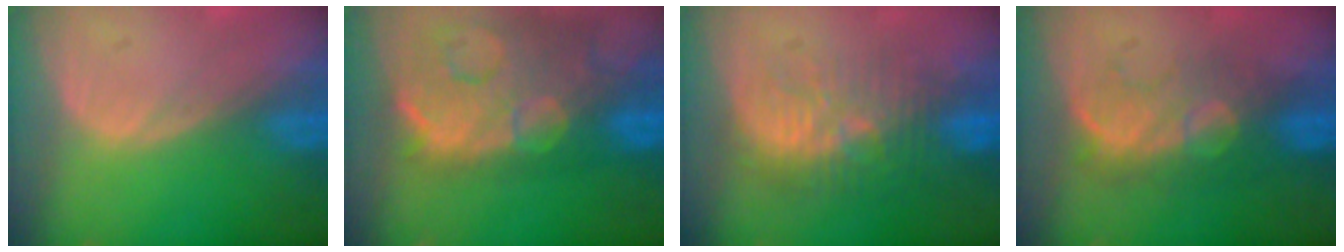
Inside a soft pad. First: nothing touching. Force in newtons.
{"total": 14.7, "press": 11.9, "slide": 8.6}
{"total": 9.5, "press": 9.1, "slide": 2.8}
{"total": 8.0, "press": 7.8, "slide": 1.7}